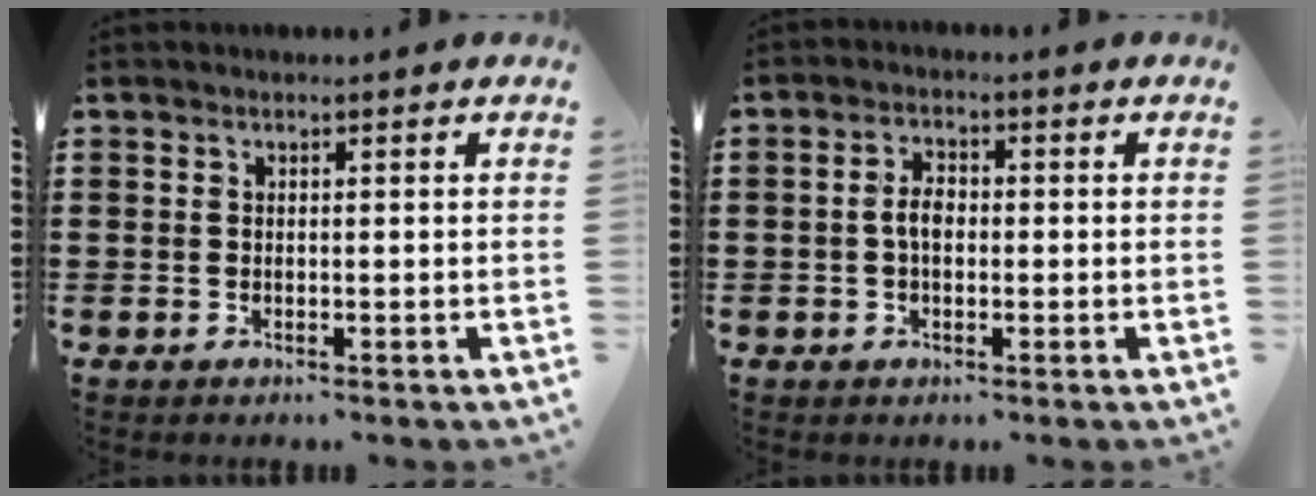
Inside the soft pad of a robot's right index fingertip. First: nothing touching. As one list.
[{"total": 3.2, "force": [-0.3, 1.7, 2.7], "torque": [-0.059, 0.002, -0.009]}]